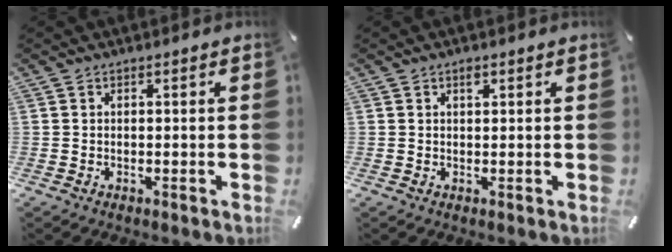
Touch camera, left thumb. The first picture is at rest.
{"total": 1.1, "force": [0.6, 0.6, 0.7], "torque": [-0.014, 0.002, 0.011]}